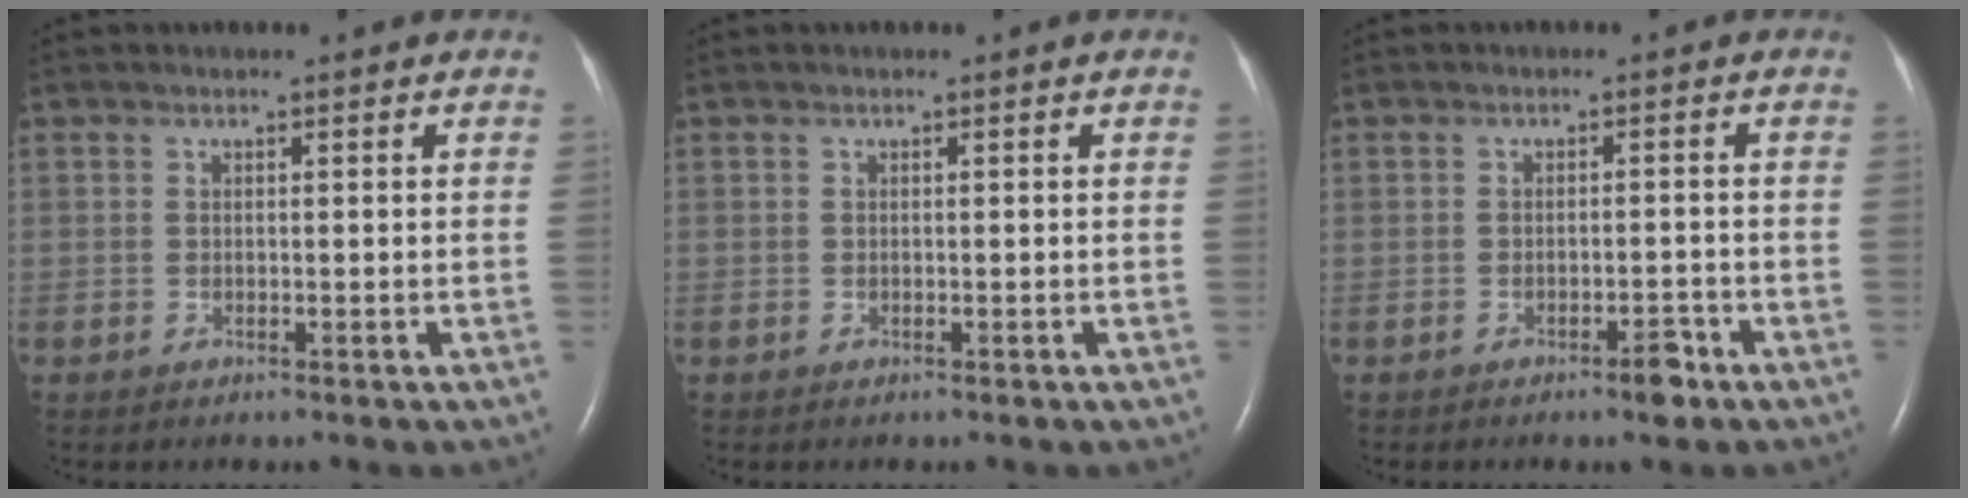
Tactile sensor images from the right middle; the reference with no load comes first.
{"total": 0.0}
{"total": 2.5, "force": [-1.8, 0.6, 1.6], "torque": [-0.022, 0.001, -0.025]}